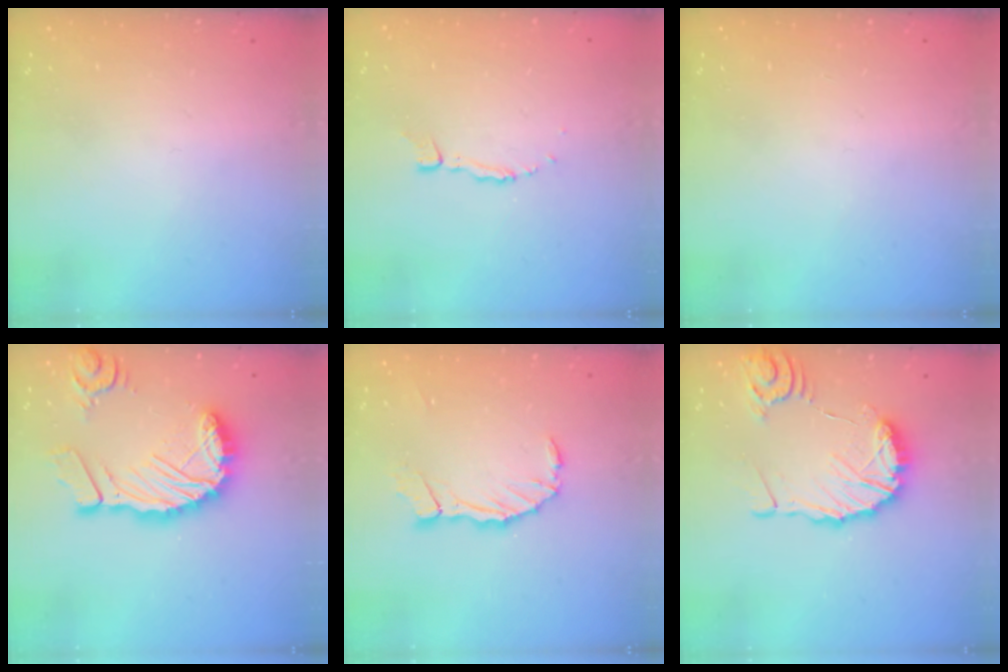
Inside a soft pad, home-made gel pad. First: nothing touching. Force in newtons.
{"total": 3.4, "press": 3.4, "slide": 0.3}
{"total": 0.0}
{"total": 14.7, "press": 14.6, "slide": 1.8}
{"total": 8.4, "press": 8.3, "slide": 1.0}
{"total": 12.8, "press": 12.7, "slide": 1.7}